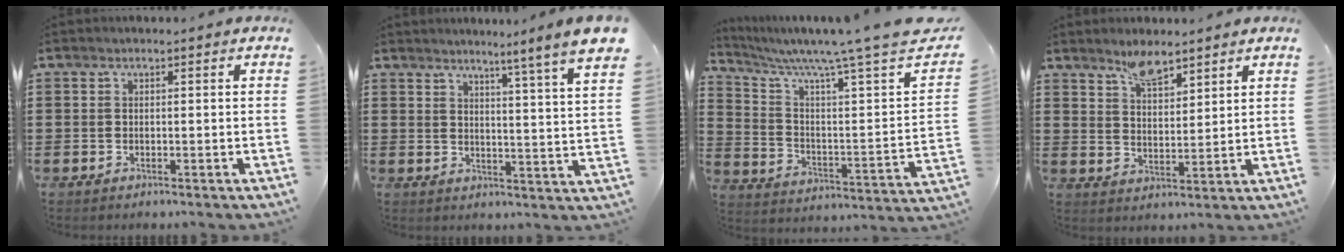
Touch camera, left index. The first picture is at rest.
{"total": 4.9, "force": [4.0, -1.8, 2.2], "torque": [-0.049, -0.044, 0.058]}
{"total": 8.5, "force": [6.5, -0.1, 5.4], "torque": [-0.120, -0.053, 0.099]}
{"total": 5.1, "force": [4.2, 1.6, 2.3], "torque": [-0.041, -0.010, 0.074]}